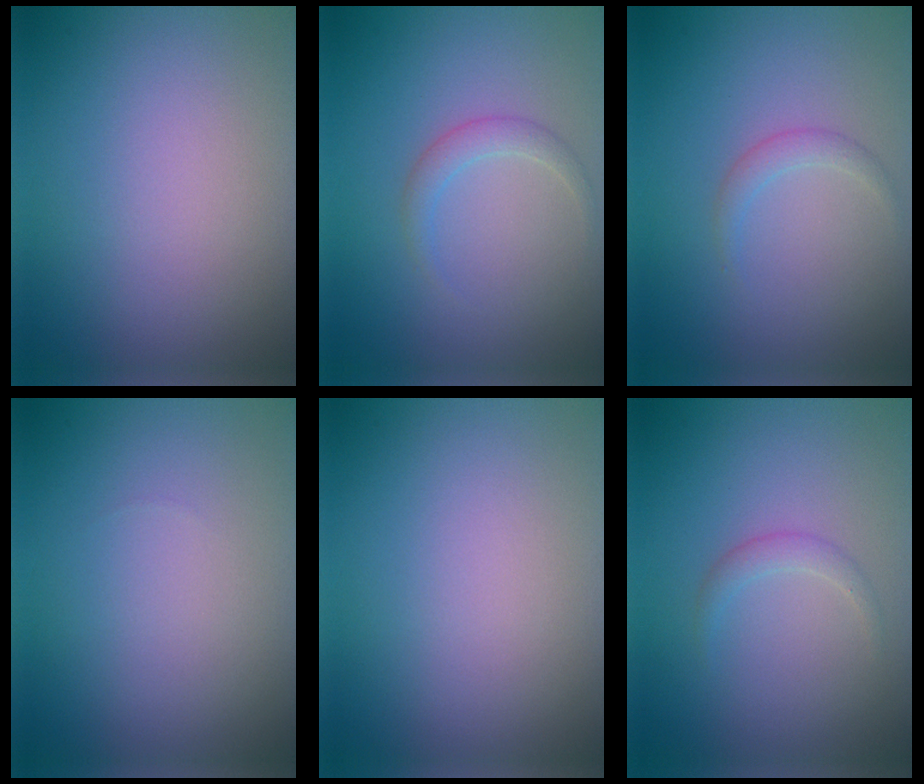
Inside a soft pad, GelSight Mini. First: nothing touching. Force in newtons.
{"total": 1.5, "press": 1.5, "slide": 0.0}
{"total": 1.1, "press": 1.1, "slide": 0.1}
{"total": 0.0}
{"total": 0.0}
{"total": 1.2, "press": 1.1, "slide": 0.1}